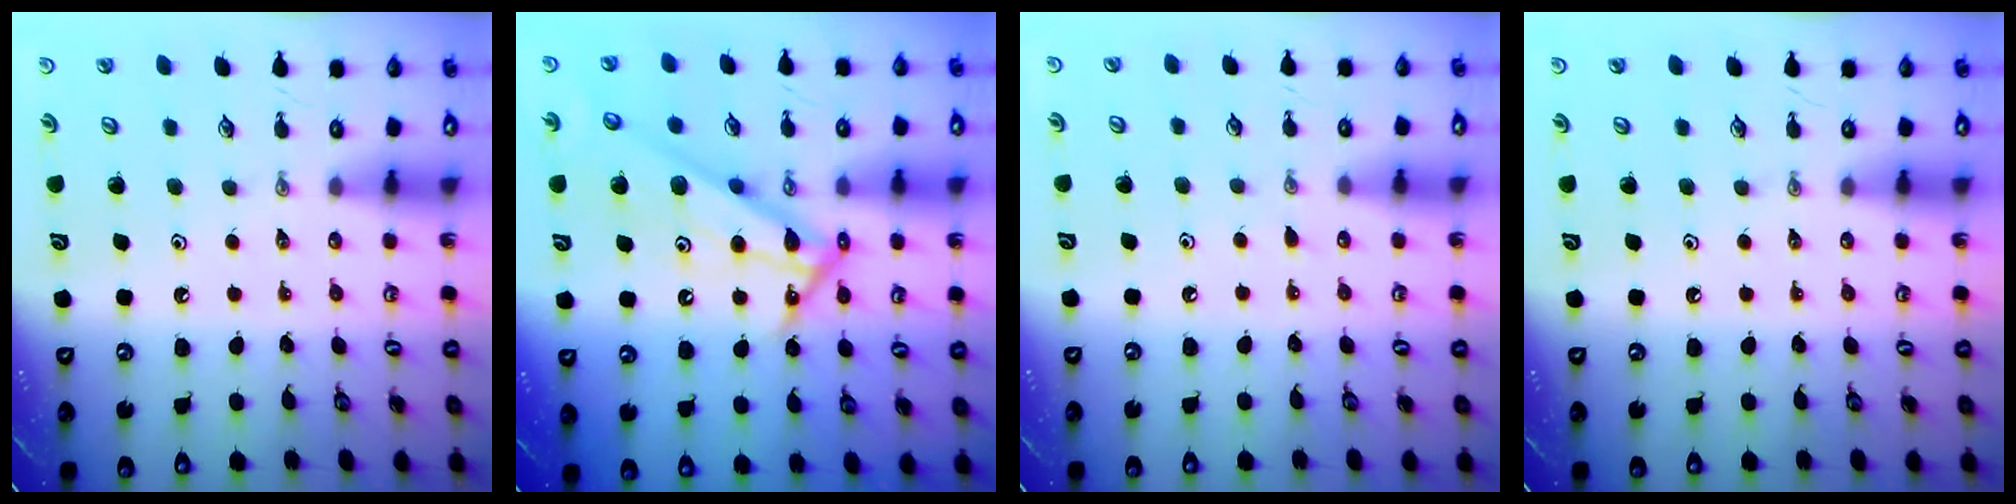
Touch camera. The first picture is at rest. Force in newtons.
{"total": 10.7, "press": 10.7, "slide": 0.5}
{"total": 3.7, "press": 3.6, "slide": 0.5}
{"total": 0.0}